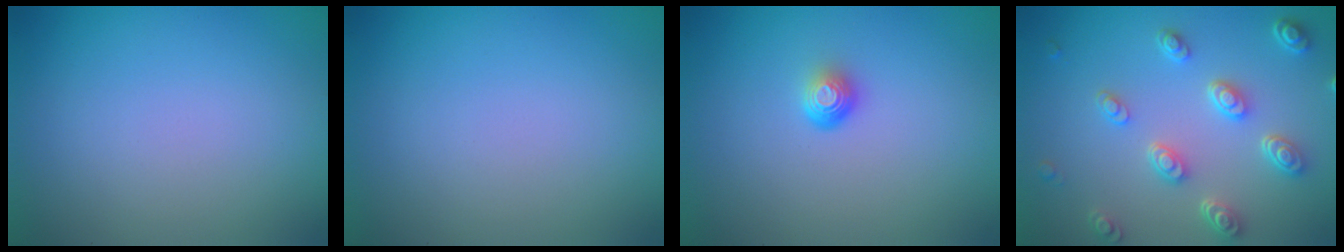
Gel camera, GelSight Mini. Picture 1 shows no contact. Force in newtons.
{"total": 0.0}
{"total": 1.7, "press": 1.1, "slide": 1.3}
{"total": 4.6, "press": 3.6, "slide": 2.8}